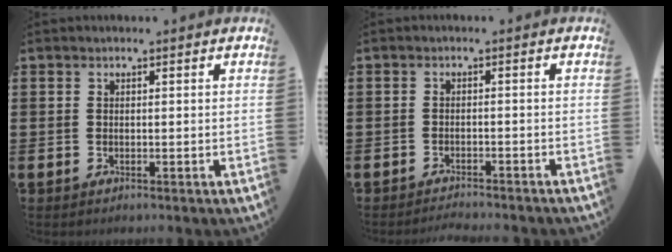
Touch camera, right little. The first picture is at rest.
{"total": 1.4, "force": [-1.4, -0.2, 0.0], "torque": [-0.002, 0.003, -0.029]}